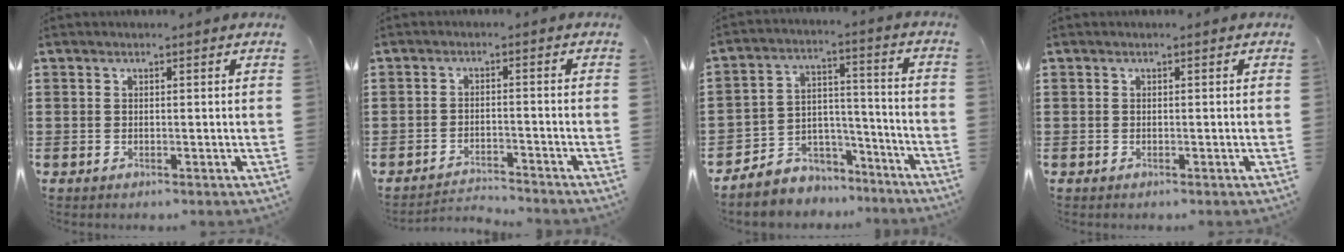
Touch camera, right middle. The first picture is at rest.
{"total": 2.6, "force": [-2.6, 0.2, -0.2], "torque": [-0.005, -0.002, -0.056]}
{"total": 5.1, "force": [-4.2, 2.9, -0.6], "torque": [0.002, 0.010, -0.084]}
{"total": 0.0}